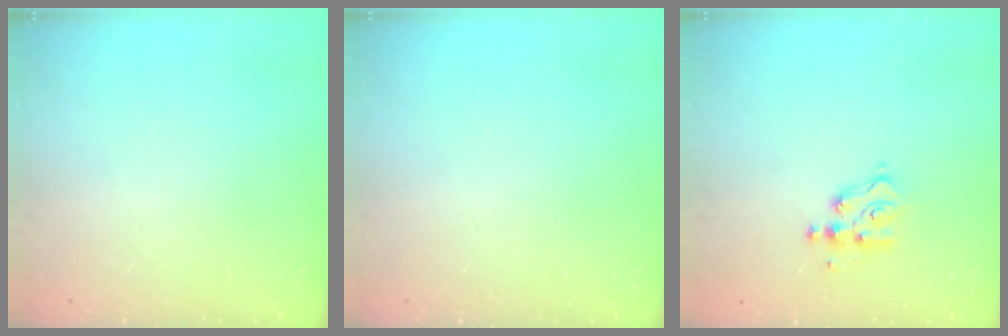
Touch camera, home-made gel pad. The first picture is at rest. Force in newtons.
{"total": 0.0}
{"total": 4.9, "press": 4.8, "slide": 0.5}